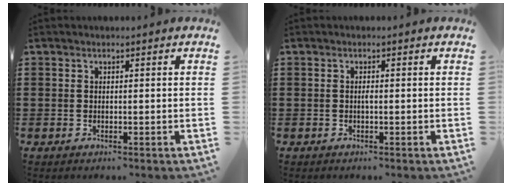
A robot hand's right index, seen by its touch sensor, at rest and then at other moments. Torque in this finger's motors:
{"motor_torque": [0.39, -0.33, 0.00, 0.03]}